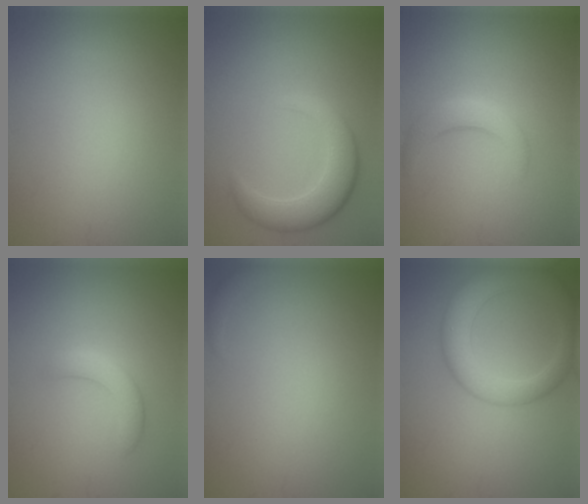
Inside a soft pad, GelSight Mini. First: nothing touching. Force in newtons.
{"total": 4.9, "press": 4.9, "slide": 0.6}
{"total": 2.8, "press": 2.8, "slide": 0.1}
{"total": 2.6, "press": 2.6, "slide": 0.1}
{"total": 0.7, "press": 0.7, "slide": 0.1}
{"total": 5.7, "press": 5.7, "slide": 0.3}